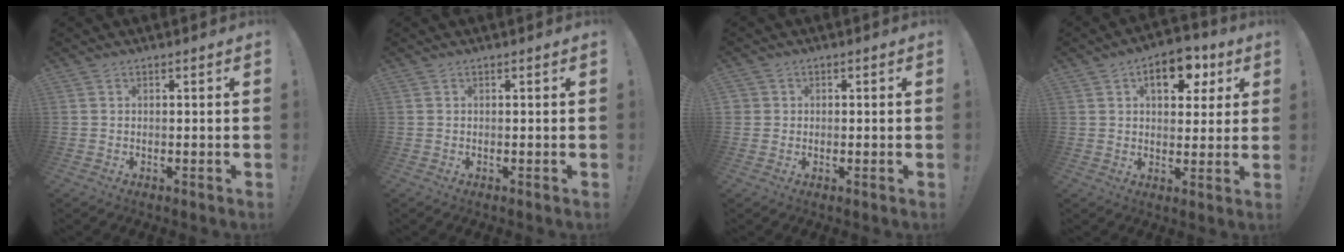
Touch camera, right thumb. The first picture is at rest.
{"total": 0.0}
{"total": 1.8, "force": [-0.2, 1.7, 0.5], "torque": [-0.009, 0.005, -0.003]}
{"total": 10.6, "force": [4.2, 6.4, 7.3], "torque": [-0.090, -0.007, 0.068]}